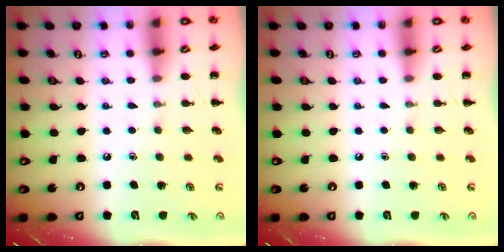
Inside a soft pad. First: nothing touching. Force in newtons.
{"total": 0.0}